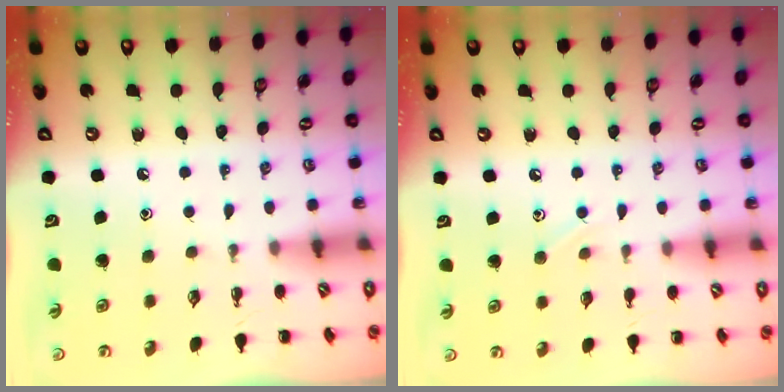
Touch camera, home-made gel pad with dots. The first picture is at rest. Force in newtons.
{"total": 4.1, "press": 3.9, "slide": 1.1}